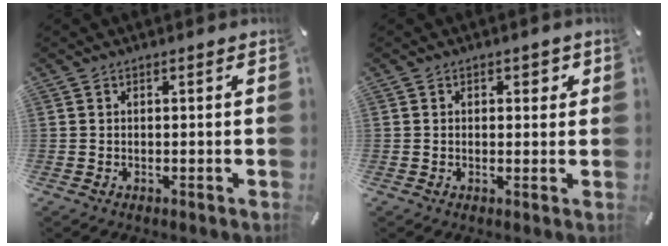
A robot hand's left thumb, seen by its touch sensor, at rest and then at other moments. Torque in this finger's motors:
{"motor_torque": [0.08, -0.26, 0.03, 0.02, 0.00]}